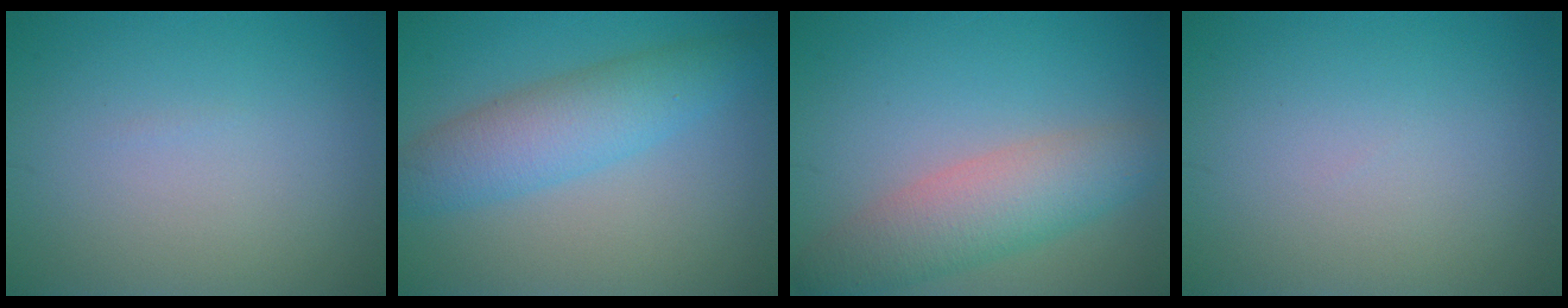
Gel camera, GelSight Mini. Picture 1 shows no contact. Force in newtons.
{"total": 5.2, "press": 5.2, "slide": 0.1}
{"total": 5.4, "press": 5.4, "slide": 0.4}
{"total": 0.0}